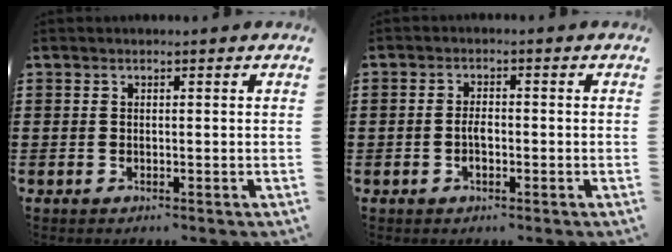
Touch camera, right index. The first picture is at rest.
{"total": 2.5, "force": [-0.7, 1.0, 2.2], "torque": [-0.050, -0.003, -0.015]}